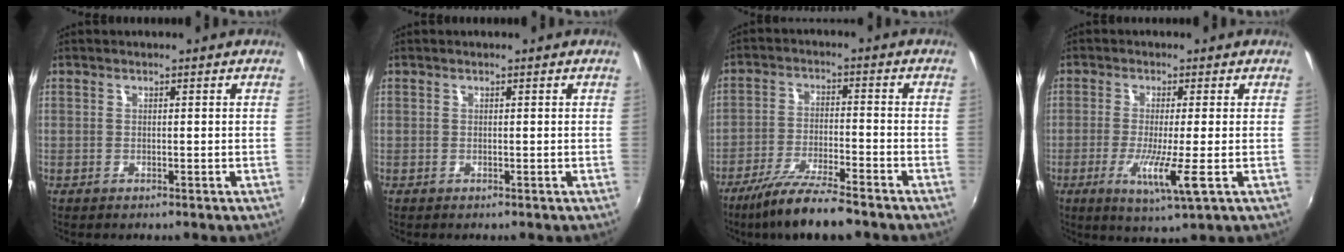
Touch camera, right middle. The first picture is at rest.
{"total": 0.0}
{"total": 11.1, "force": [-9.1, 1.0, 6.3], "torque": [-0.137, -0.019, -0.160]}
{"total": 7.3, "force": [-2.2, -0.4, 7.0], "torque": [-0.141, -0.022, -0.043]}